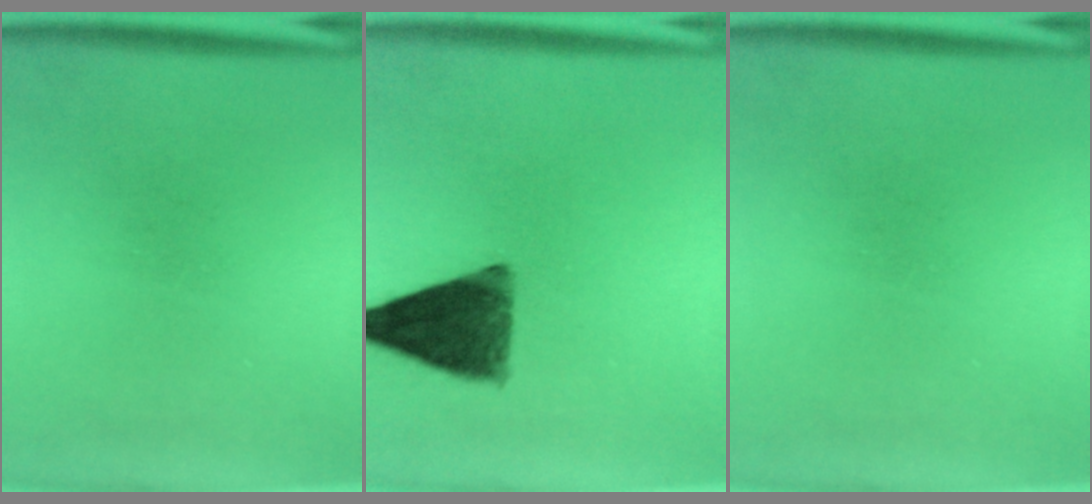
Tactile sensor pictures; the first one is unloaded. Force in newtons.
{"total": 10.5}
{"total": 0.0}